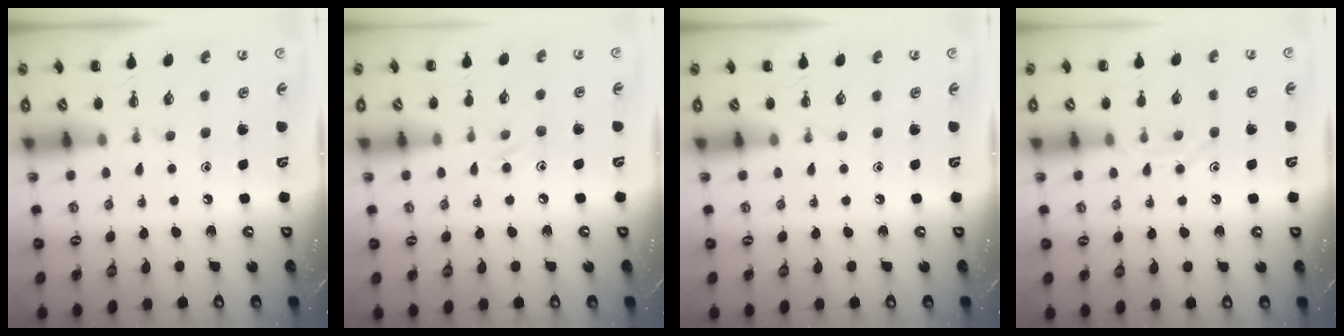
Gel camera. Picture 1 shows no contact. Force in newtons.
{"total": 7.0, "press": 6.6, "slide": 2.4}
{"total": 0.0}
{"total": 8.8, "press": 8.8, "slide": 0.7}